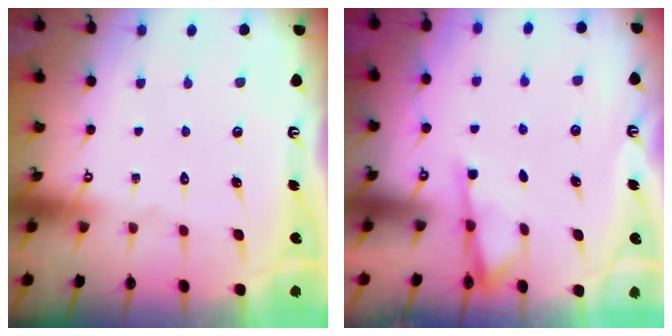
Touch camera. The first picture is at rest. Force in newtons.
{"total": 2.4, "press": 2.3, "slide": 0.4}